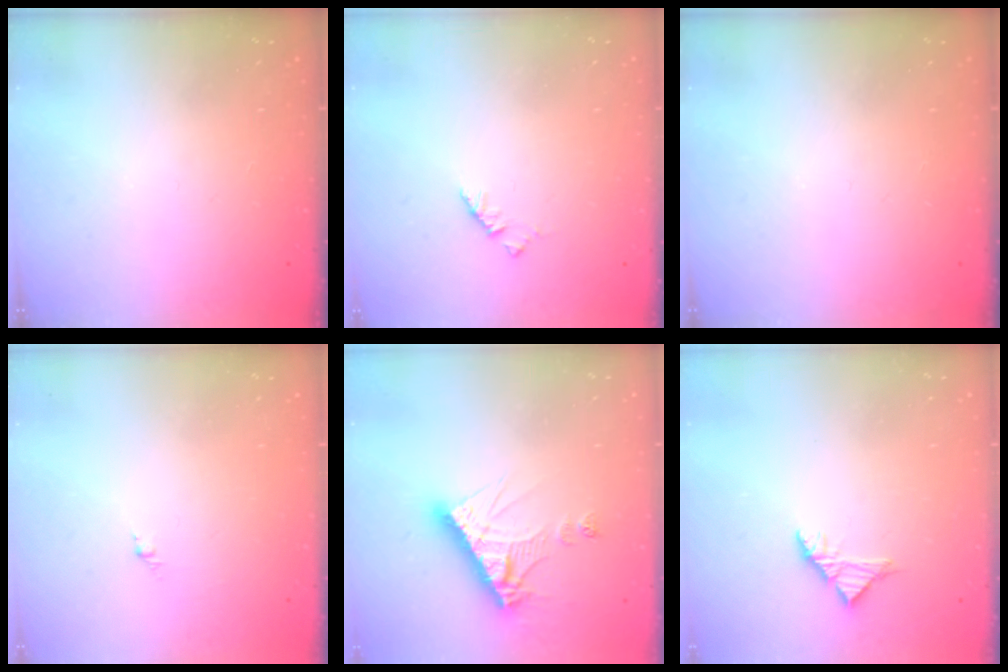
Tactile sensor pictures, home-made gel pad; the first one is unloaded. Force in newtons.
{"total": 3.4, "press": 3.3, "slide": 0.7}
{"total": 0.0}
{"total": 1.3, "press": 1.2, "slide": 0.5}
{"total": 11.2, "press": 11.2, "slide": 1.0}
{"total": 3.5, "press": 3.4, "slide": 0.9}